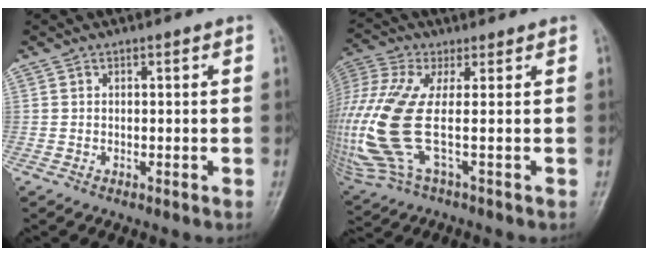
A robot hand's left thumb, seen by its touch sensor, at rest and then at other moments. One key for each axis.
{"total": 17.2, "fx": -1.2, "fy": 5.4, "fz": 16.2, "tx": -0.428, "ty": -0.004, "tz": -0.024}